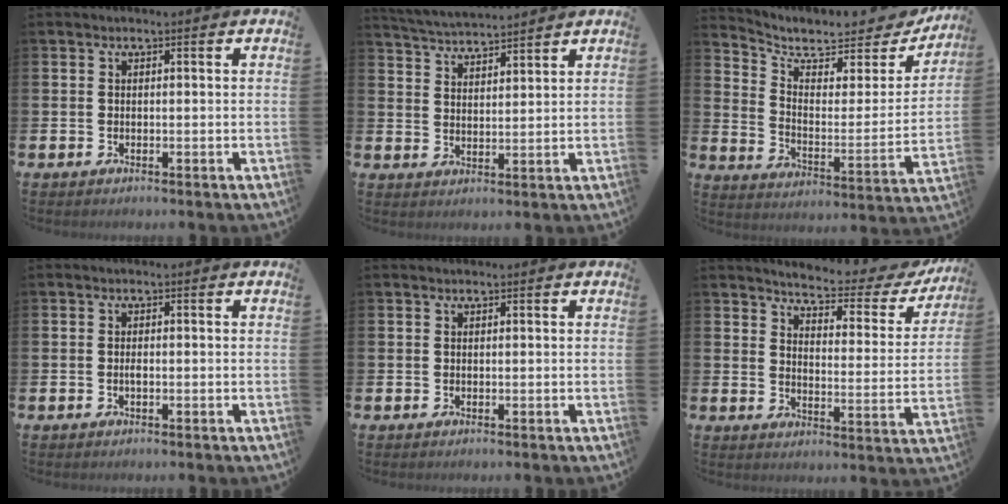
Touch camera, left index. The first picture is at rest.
{"total": 4.0, "force": [4.0, 0.0, 0.0], "torque": [-0.020, -0.025, 0.071]}
{"total": 7.6, "force": [6.8, 2.7, 2.2], "torque": [-0.066, -0.052, 0.113]}
{"total": 0.7, "force": [-0.1, 0.2, 0.7], "torque": [-0.008, -0.003, -0.004]}
{"total": 0.0}
{"total": 4.8, "force": [4.6, 0.8, 1.1], "torque": [-0.041, -0.040, 0.070]}